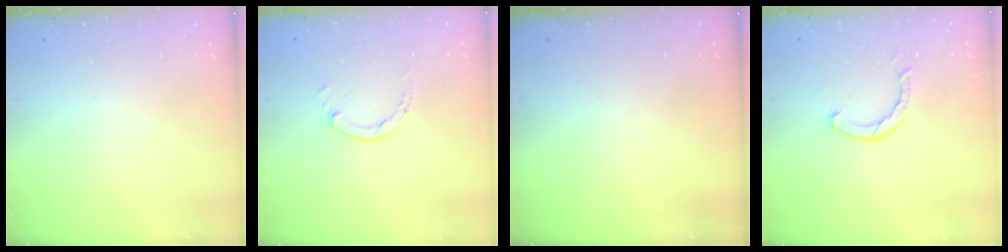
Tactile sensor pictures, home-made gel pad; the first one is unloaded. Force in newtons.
{"total": 0.0}
{"total": 0.0}
{"total": 2.5, "press": 2.5, "slide": 0.1}